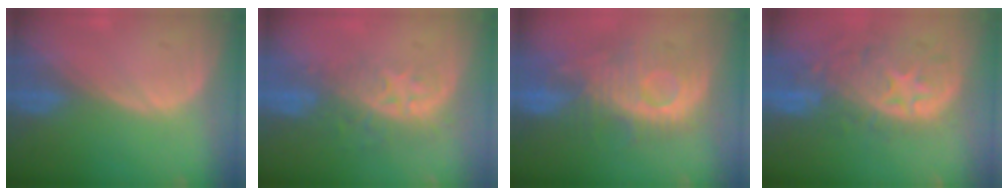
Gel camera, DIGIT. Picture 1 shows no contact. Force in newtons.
{"total": 8.6, "press": 7.0, "slide": 4.9}
{"total": 9.9, "press": 9.8, "slide": 1.8}
{"total": 11.0, "press": 9.8, "slide": 5.1}